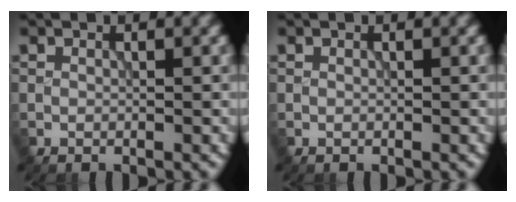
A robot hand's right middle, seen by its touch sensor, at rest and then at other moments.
{"total": 0.0}